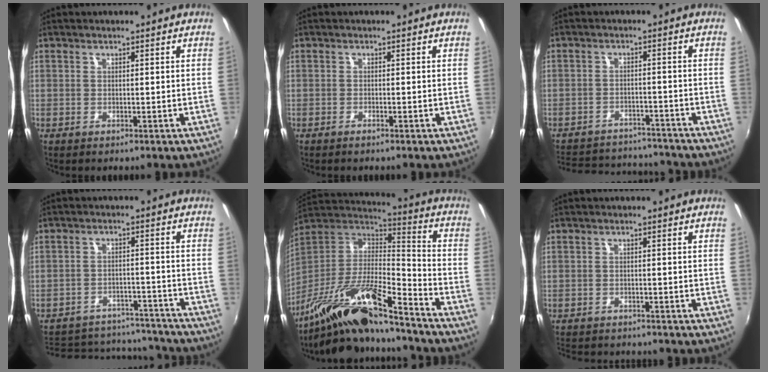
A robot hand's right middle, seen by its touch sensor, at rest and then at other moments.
{"total": 0.8, "force": [-0.7, 0.1, 0.3], "torque": [-0.007, -0.002, -0.016]}
{"total": 16.5, "force": [-14.2, 6.4, 5.3], "torque": [-0.133, 0.028, -0.188]}
{"total": 20.4, "force": [-17.4, 8.2, 7.0], "torque": [-0.157, 0.033, -0.210]}
{"total": 20.0, "force": [-15.5, 3.9, 12.2], "torque": [-0.228, -0.022, -0.286]}
{"total": 8.9, "force": [-8.1, 2.2, 2.8], "torque": [-0.073, -0.016, -0.121]}